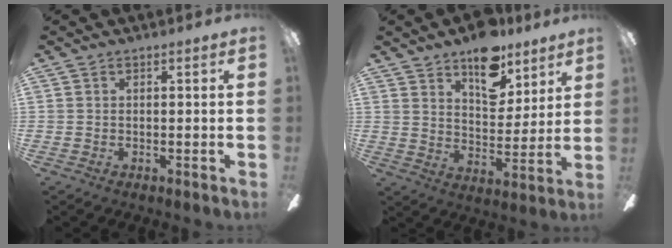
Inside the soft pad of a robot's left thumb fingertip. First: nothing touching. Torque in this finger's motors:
{"motor_torque": [1.52, 1.15, 1.21, -0.99, 0.16]}